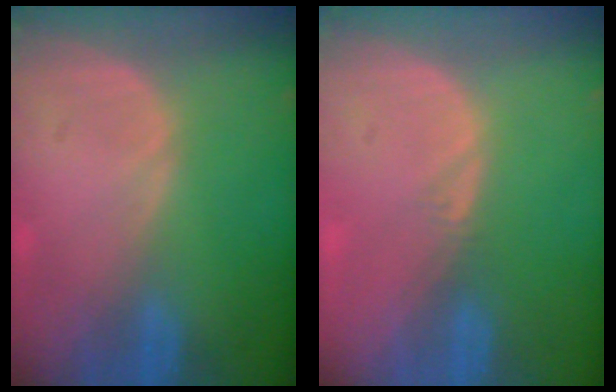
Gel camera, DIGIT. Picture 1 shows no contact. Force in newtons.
{"total": 0.5, "press": 0.5, "slide": 0.2}